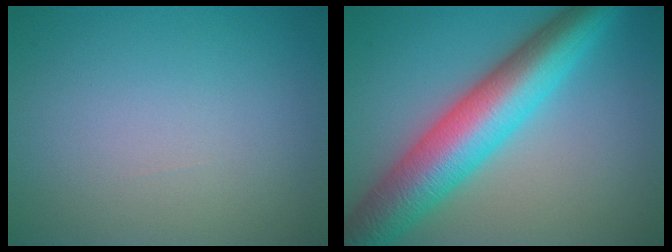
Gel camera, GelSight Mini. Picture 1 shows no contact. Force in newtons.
{"total": 10.3, "press": 10.3, "slide": 0.1}